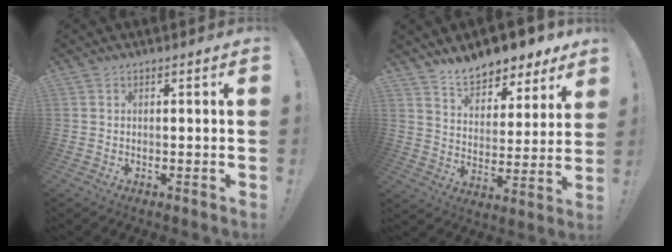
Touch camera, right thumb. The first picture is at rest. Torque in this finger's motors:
{"motor_torque": [1.01, 1.14, 0.50, 0.50, 0.00]}